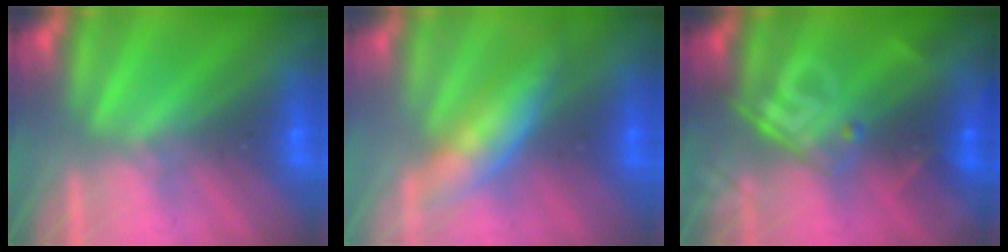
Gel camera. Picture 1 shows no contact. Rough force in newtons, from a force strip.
{"total": 3.5}
{"total": 2.5}